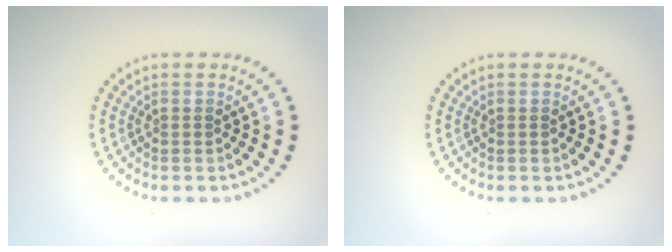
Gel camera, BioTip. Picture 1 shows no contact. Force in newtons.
{"total": 0.0}